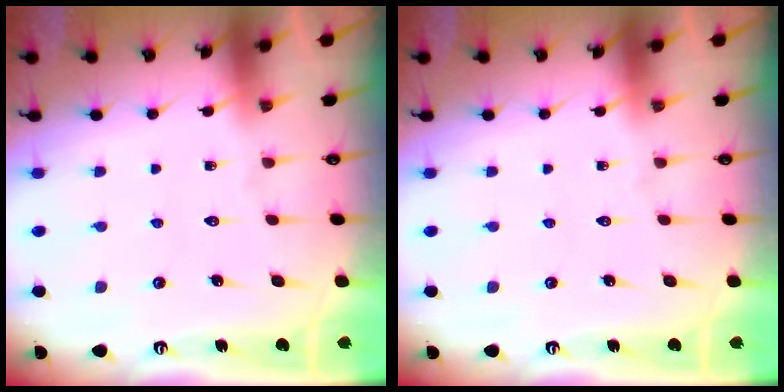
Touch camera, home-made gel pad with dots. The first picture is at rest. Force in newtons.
{"total": 0.0}